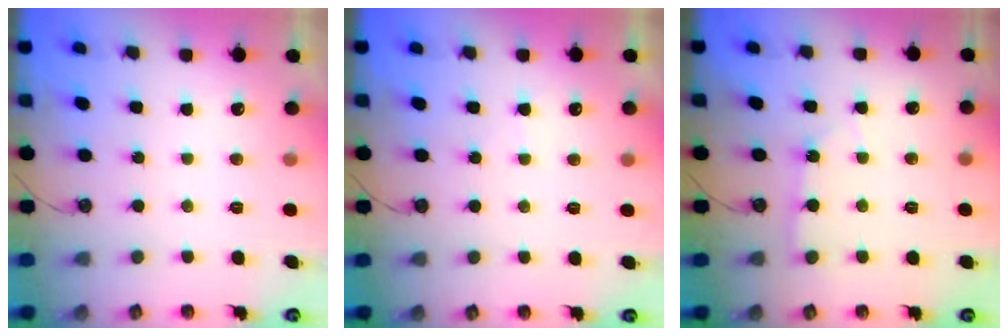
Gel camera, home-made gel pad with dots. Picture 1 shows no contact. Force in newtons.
{"total": 3.0, "press": 3.0, "slide": 0.4}
{"total": 4.9, "press": 4.8, "slide": 0.8}